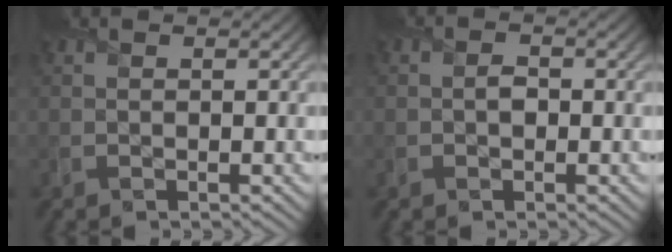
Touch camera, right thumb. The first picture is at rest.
{"total": 1.4, "force": [-0.3, 1.1, 0.8], "torque": [-0.012, -0.002, -0.012]}